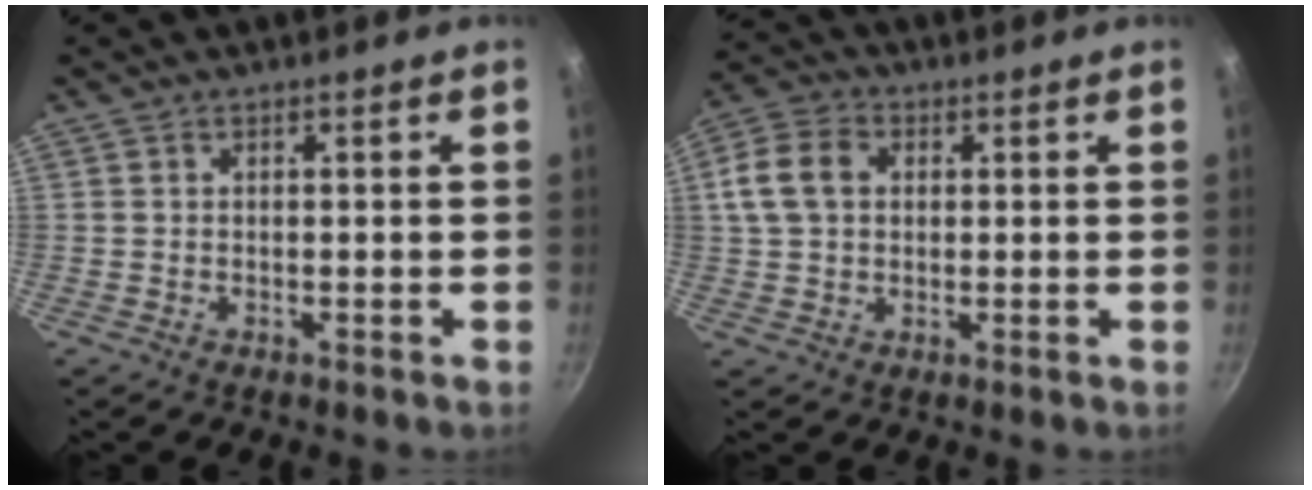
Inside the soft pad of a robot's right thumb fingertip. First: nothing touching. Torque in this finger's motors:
{"motor_torque": [-0.35, 1.78, 0.83, 0.18, 0.14]}